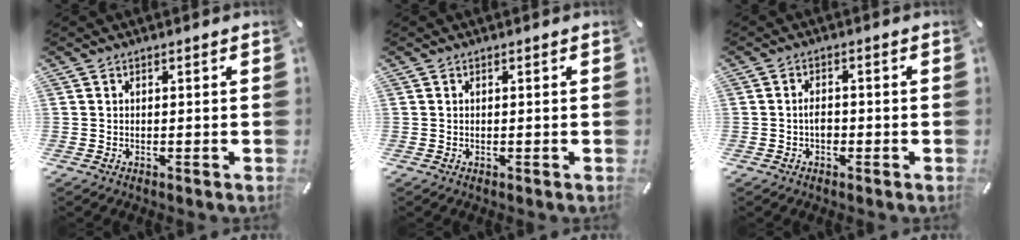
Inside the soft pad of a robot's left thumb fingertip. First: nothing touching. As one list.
[{"total": 0.0}, {"total": 2.7, "force": [-0.8, 1.7, 1.9], "torque": [-0.036, 0.006, -0.015]}]